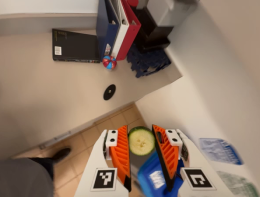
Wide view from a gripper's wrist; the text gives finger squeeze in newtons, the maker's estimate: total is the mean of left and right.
{"total": 8.2, "left": 8.4, "right": 8.1}